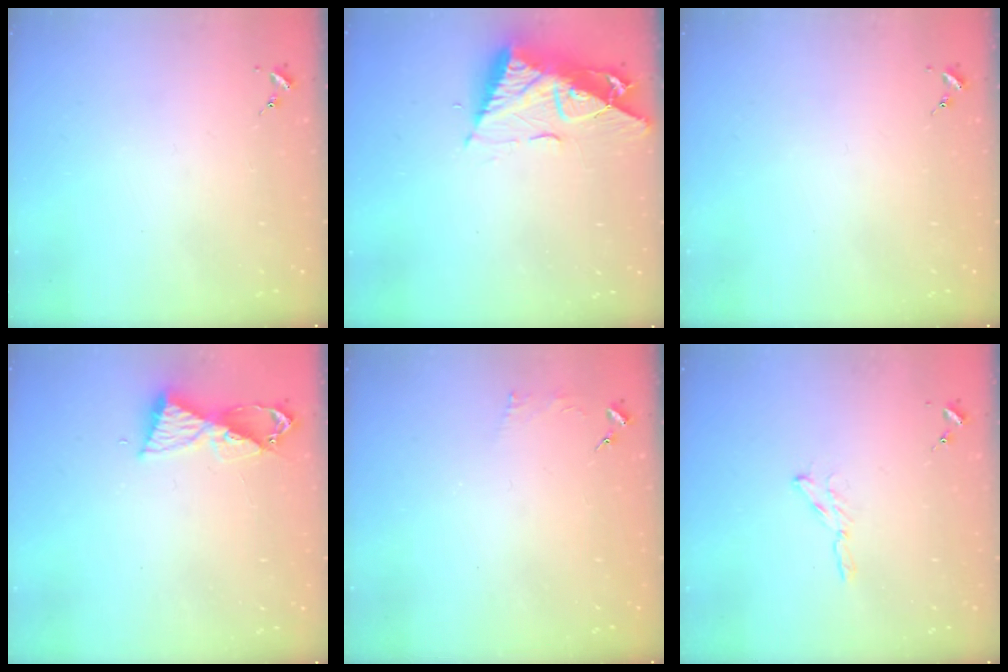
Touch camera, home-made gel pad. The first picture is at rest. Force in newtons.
{"total": 11.9, "press": 11.8, "slide": 1.3}
{"total": 0.0}
{"total": 8.6, "press": 8.5, "slide": 0.9}
{"total": 2.4, "press": 2.4, "slide": 0.3}
{"total": 3.1, "press": 3.1, "slide": 0.3}